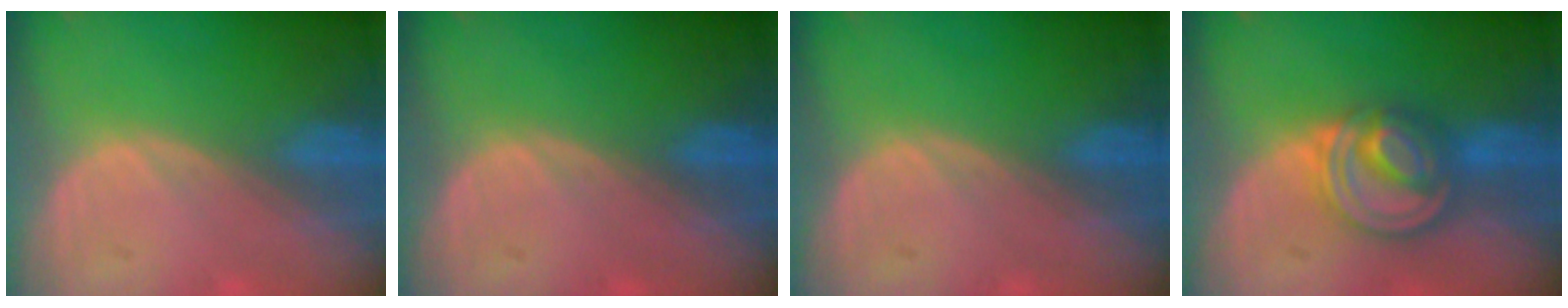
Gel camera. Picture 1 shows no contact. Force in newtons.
{"total": 0.0}
{"total": 0.0}
{"total": 8.1, "press": 6.9, "slide": 4.2}